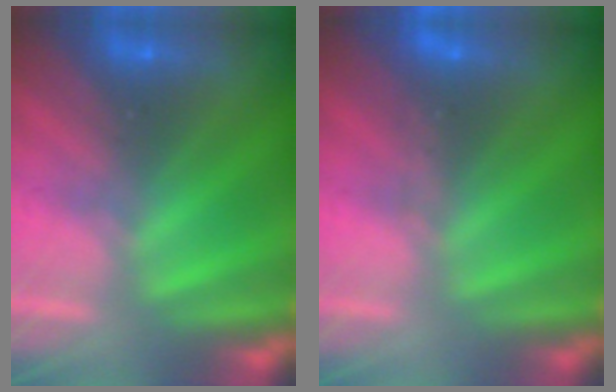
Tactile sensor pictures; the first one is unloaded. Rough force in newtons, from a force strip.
{"total": 3.0}